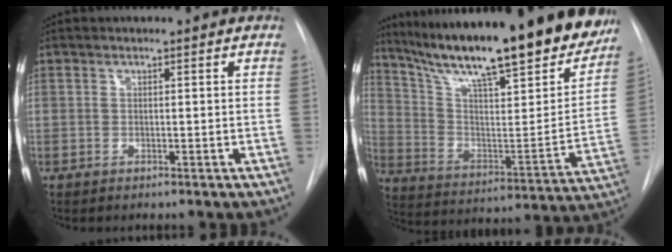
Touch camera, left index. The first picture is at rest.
{"total": 28.1, "force": [23.1, 4.7, 15.4], "torque": [-0.251, -0.040, 0.333]}